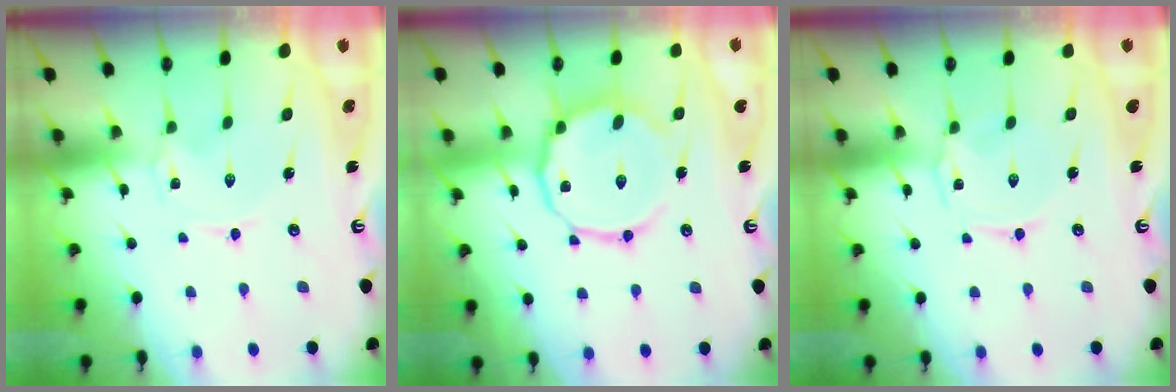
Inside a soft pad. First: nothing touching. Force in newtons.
{"total": 13.8, "press": 13.8, "slide": 1.3}
{"total": 1.1, "press": 1.0, "slide": 0.4}